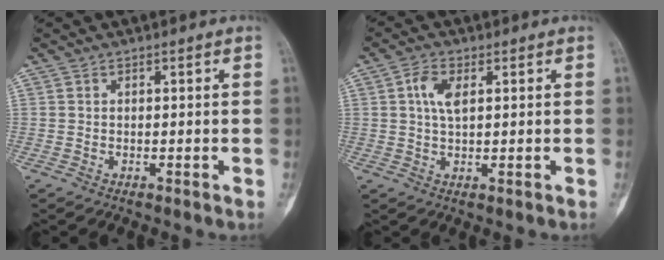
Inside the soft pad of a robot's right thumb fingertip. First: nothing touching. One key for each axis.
{"total": 4.7, "fx": 1.3, "fy": 2.2, "fz": 3.9, "tx": -0.080, "ty": -0.001, "tz": 0.021}